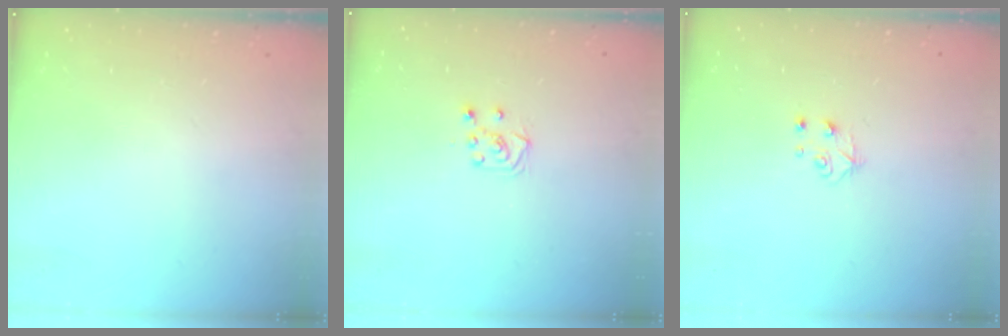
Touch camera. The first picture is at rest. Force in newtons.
{"total": 5.8, "press": 5.7, "slide": 0.6}
{"total": 4.0, "press": 3.9, "slide": 0.4}